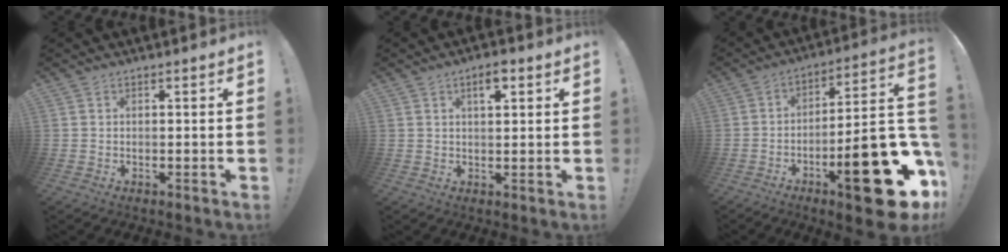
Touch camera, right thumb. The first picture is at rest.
{"total": 4.3, "force": [2.0, 1.8, 3.3], "torque": [-0.042, -0.006, 0.028]}
{"total": 26.0, "force": [-11.4, 7.2, 22.3], "torque": [-0.277, 0.060, -0.170]}